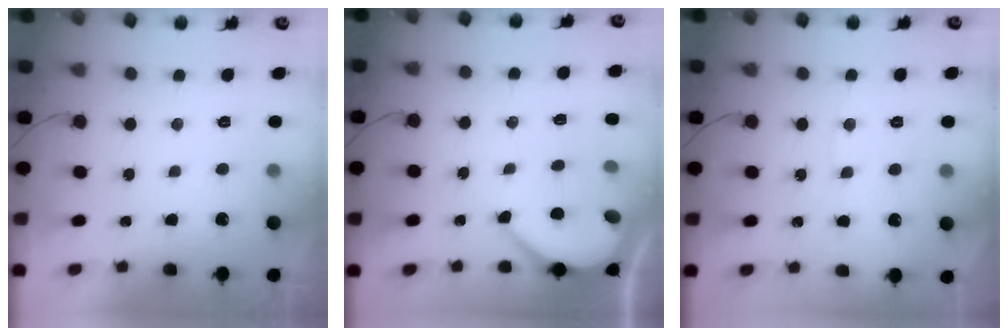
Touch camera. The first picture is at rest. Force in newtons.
{"total": 3.6, "press": 3.6, "slide": 0.5}
{"total": 3.9, "press": 3.8, "slide": 0.3}